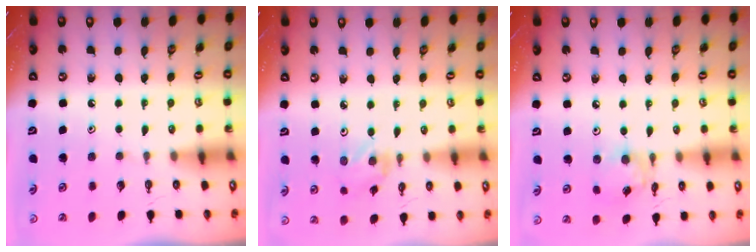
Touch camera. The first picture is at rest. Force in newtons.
{"total": 1.6, "press": 1.5, "slide": 0.3}
{"total": 9.1, "press": 9.1, "slide": 0.5}